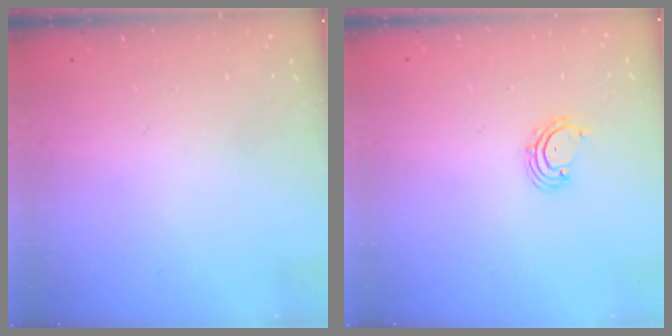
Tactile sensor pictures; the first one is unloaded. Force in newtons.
{"total": 2.5, "press": 2.4, "slide": 0.4}